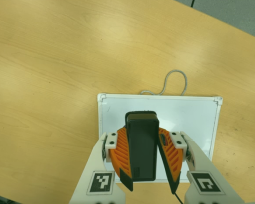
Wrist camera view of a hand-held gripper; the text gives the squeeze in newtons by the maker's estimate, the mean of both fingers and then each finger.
{"total": 9.0, "left": 9.0, "right": 9.0}